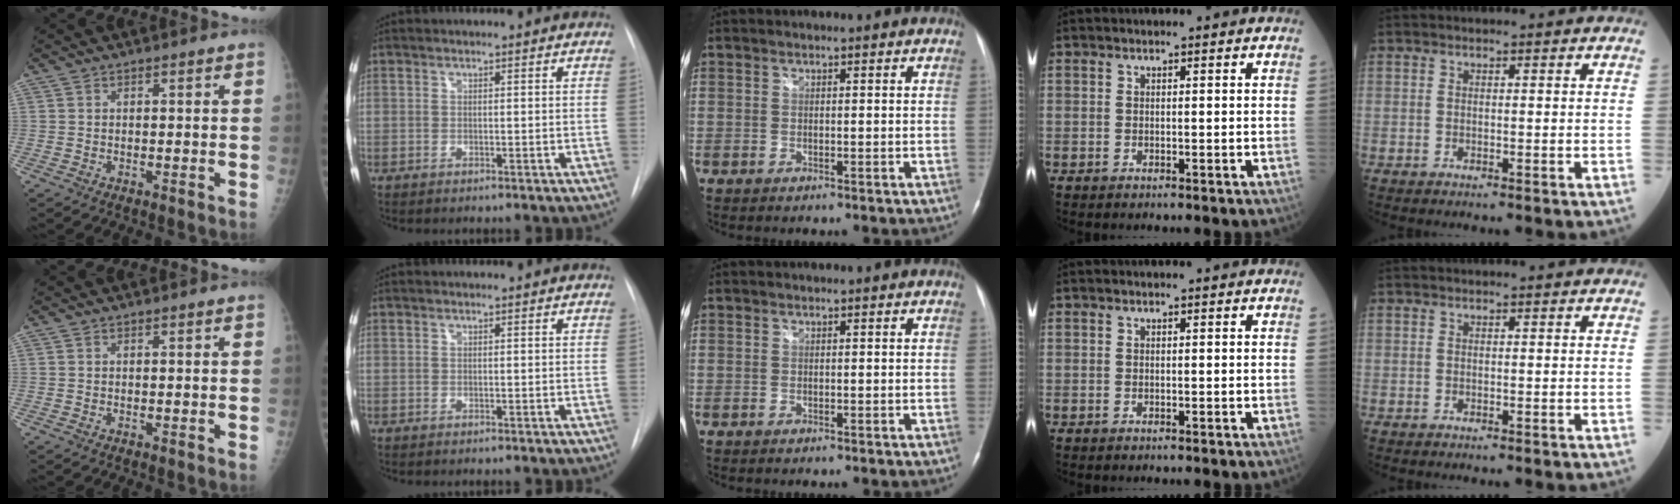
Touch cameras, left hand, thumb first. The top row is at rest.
{}